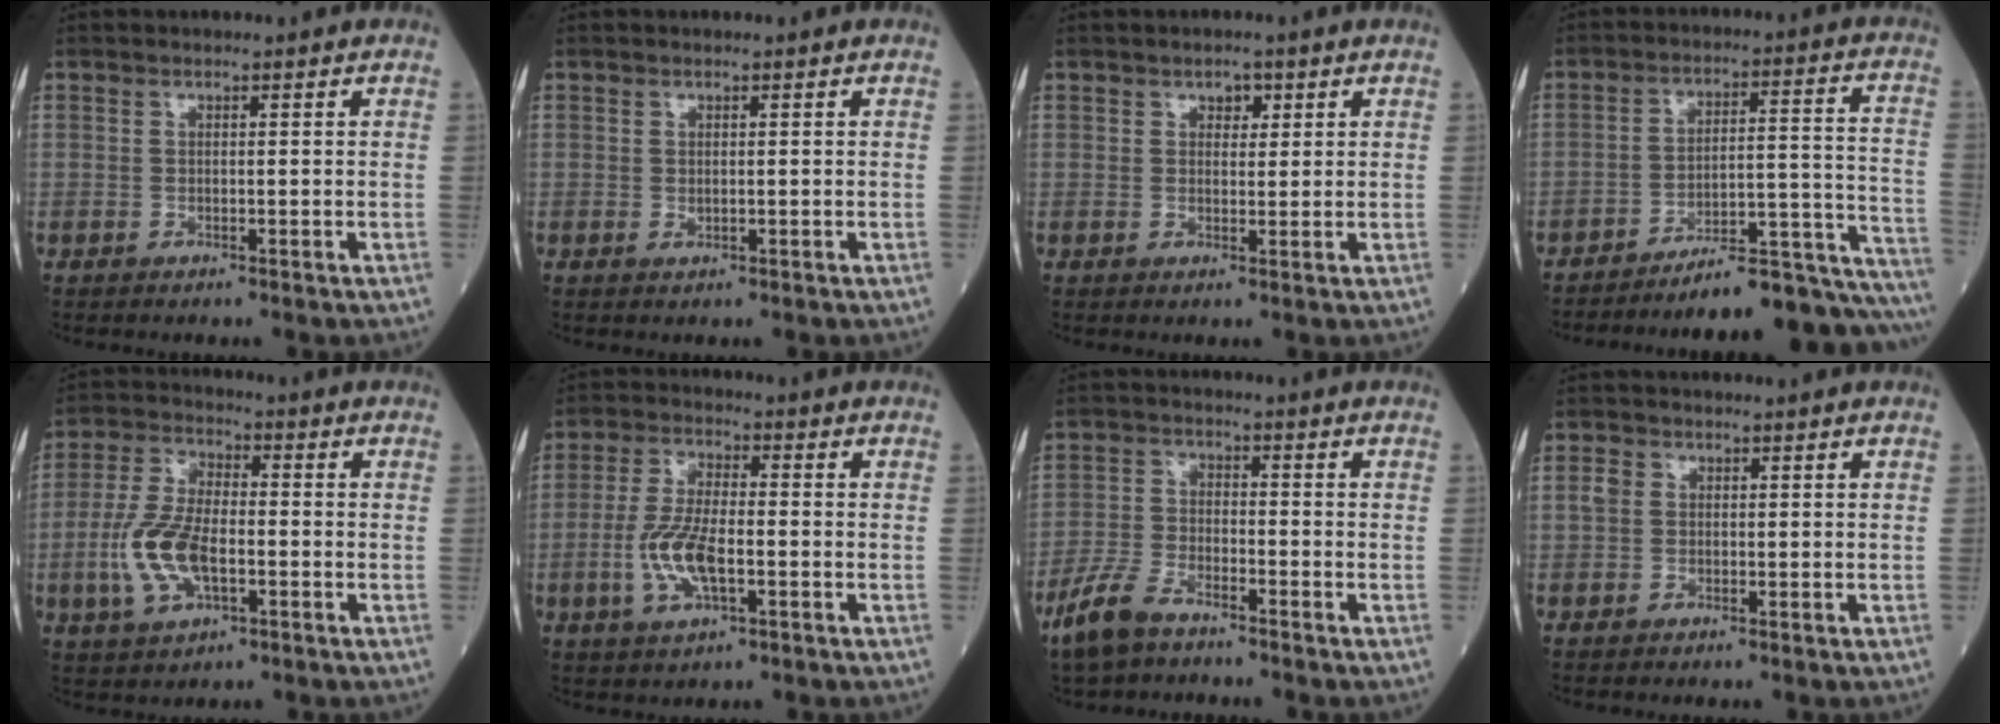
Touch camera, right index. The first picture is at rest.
{"total": 0.6, "force": [0.1, 0.4, 0.4], "torque": [-0.009, -0.002, 0.003]}
{"total": 2.2, "force": [1.1, 1.4, 1.2], "torque": [-0.011, 0.000, 0.016]}
{"total": 20.5, "force": [-19.5, -0.7, 6.2], "torque": [-0.023, 0.030, -0.264]}
{"total": 10.5, "force": [-2.7, 4.6, 9.1], "torque": [-0.207, 0.003, -0.052]}
{"total": 8.7, "force": [-2.3, 2.9, 7.9], "torque": [-0.171, -0.002, -0.044]}
{"total": 6.8, "force": [-5.2, 2.3, 3.7], "torque": [-0.094, -0.009, -0.106]}
{"total": 1.6, "force": [0.2, 1.4, 0.7], "torque": [-0.020, 0.010, 0.003]}